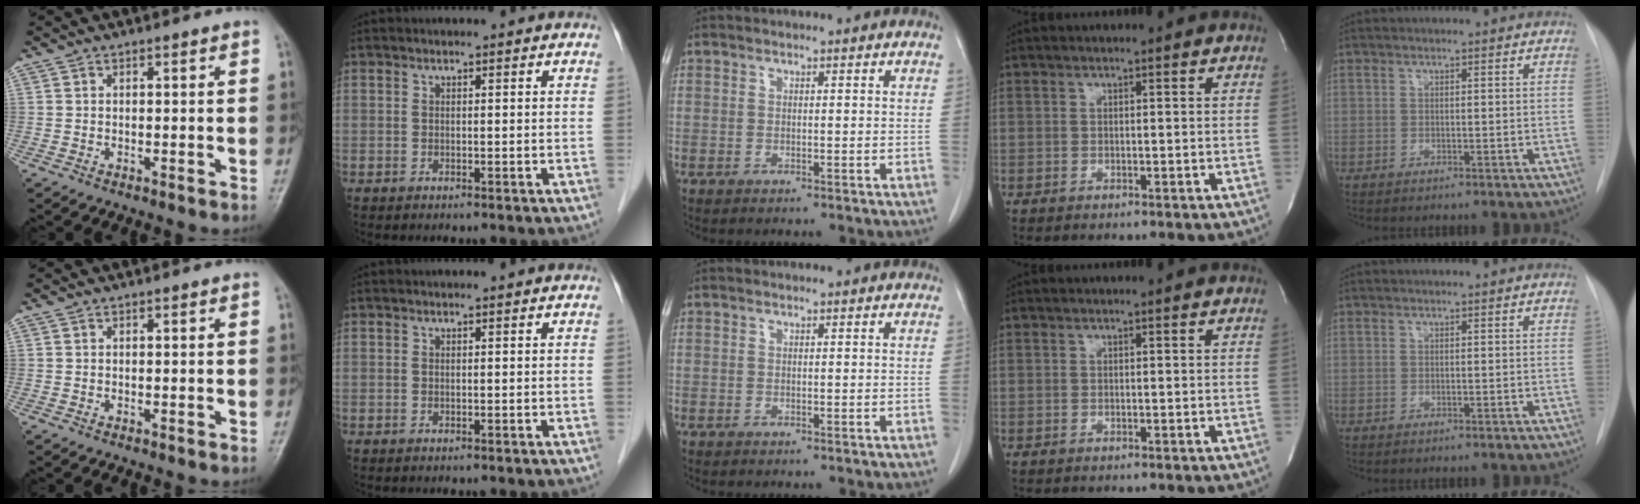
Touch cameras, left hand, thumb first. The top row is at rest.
{}